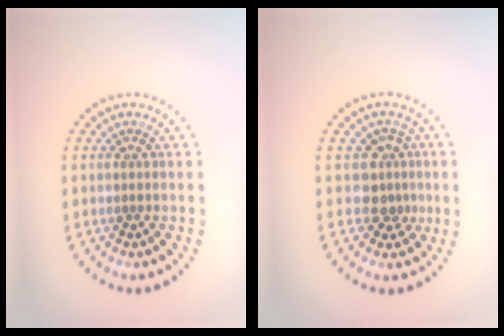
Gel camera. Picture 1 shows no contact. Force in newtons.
{"total": 2.6, "press": 1.9, "slide": 1.7}